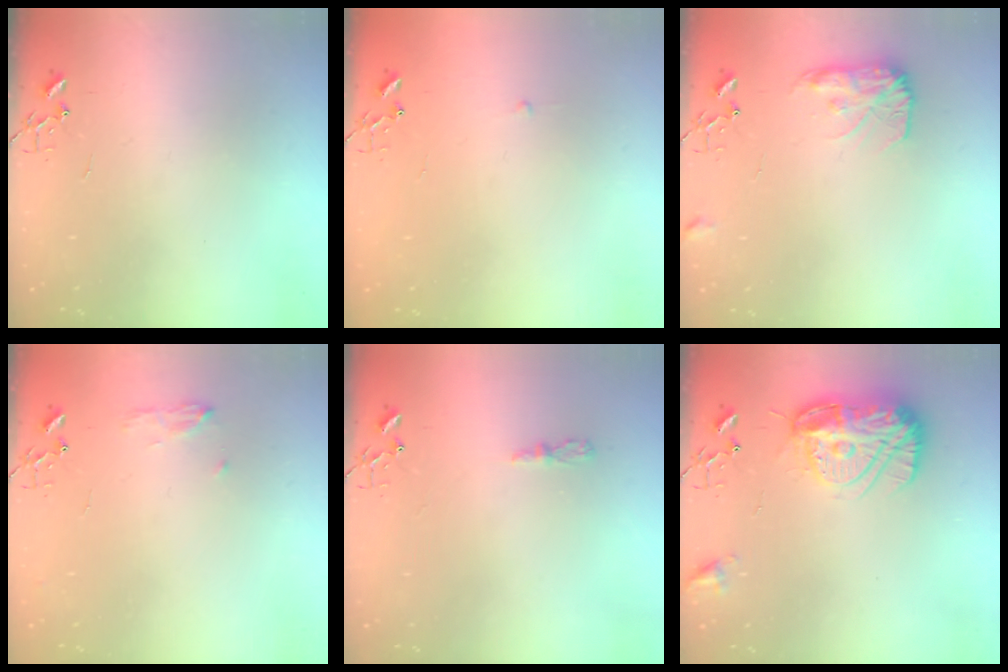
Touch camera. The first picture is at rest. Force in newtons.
{"total": 2.3, "press": 2.3, "slide": 0.3}
{"total": 10.8, "press": 10.8, "slide": 0.4}
{"total": 8.4, "press": 8.4, "slide": 0.9}
{"total": 4.0, "press": 4.0, "slide": 0.5}
{"total": 16.8, "press": 16.7, "slide": 1.5}